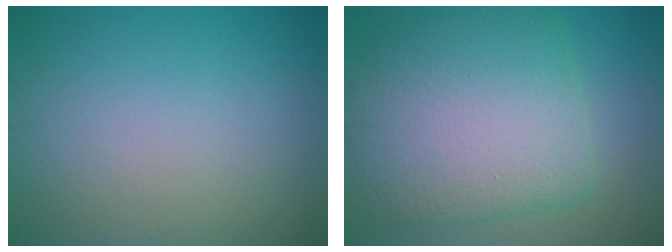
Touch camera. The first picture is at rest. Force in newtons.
{"total": 10.3, "press": 10.3, "slide": 0.4}